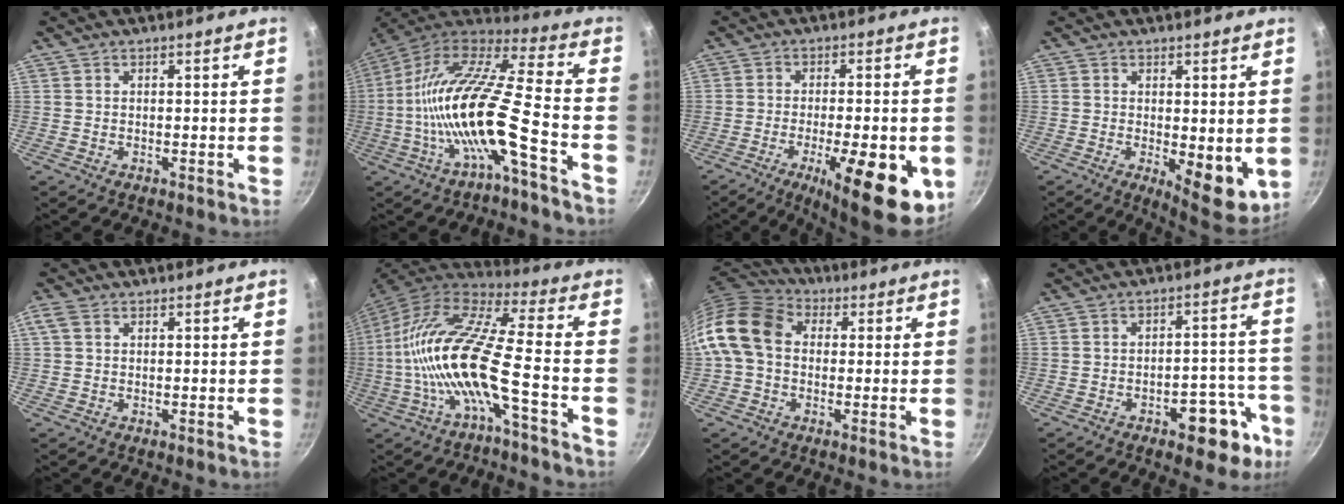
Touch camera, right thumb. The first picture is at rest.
{"total": 19.7, "force": [-6.7, 3.6, 18.2], "torque": [-0.328, 0.038, -0.138]}
{"total": 17.7, "force": [-6.0, 5.8, 15.6], "torque": [-0.200, 0.006, -0.081]}
{"total": 8.6, "force": [-0.4, 3.6, 7.8], "torque": [-0.084, -0.017, 0.003]}
{"total": 2.5, "force": [0.8, 1.7, 1.6], "torque": [-0.033, 0.007, 0.015]}
{"total": 18.3, "force": [-4.6, 3.6, 17.4], "torque": [-0.335, 0.040, -0.104]}
{"total": 13.6, "force": [0.9, 10.3, 8.8], "torque": [-0.154, 0.029, -0.004]}
{"total": 10.9, "force": [-5.7, 5.5, 7.5], "torque": [-0.048, 0.051, -0.066]}